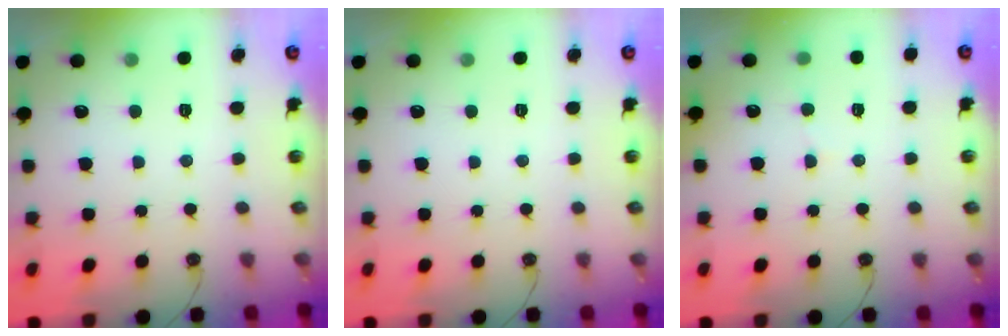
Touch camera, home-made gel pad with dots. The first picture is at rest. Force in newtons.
{"total": 0.0}
{"total": 4.6, "press": 4.5, "slide": 1.2}